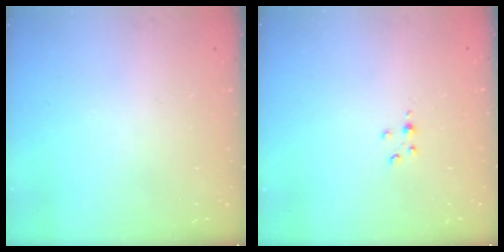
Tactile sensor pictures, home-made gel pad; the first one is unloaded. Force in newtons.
{"total": 3.2, "press": 3.1, "slide": 0.5}